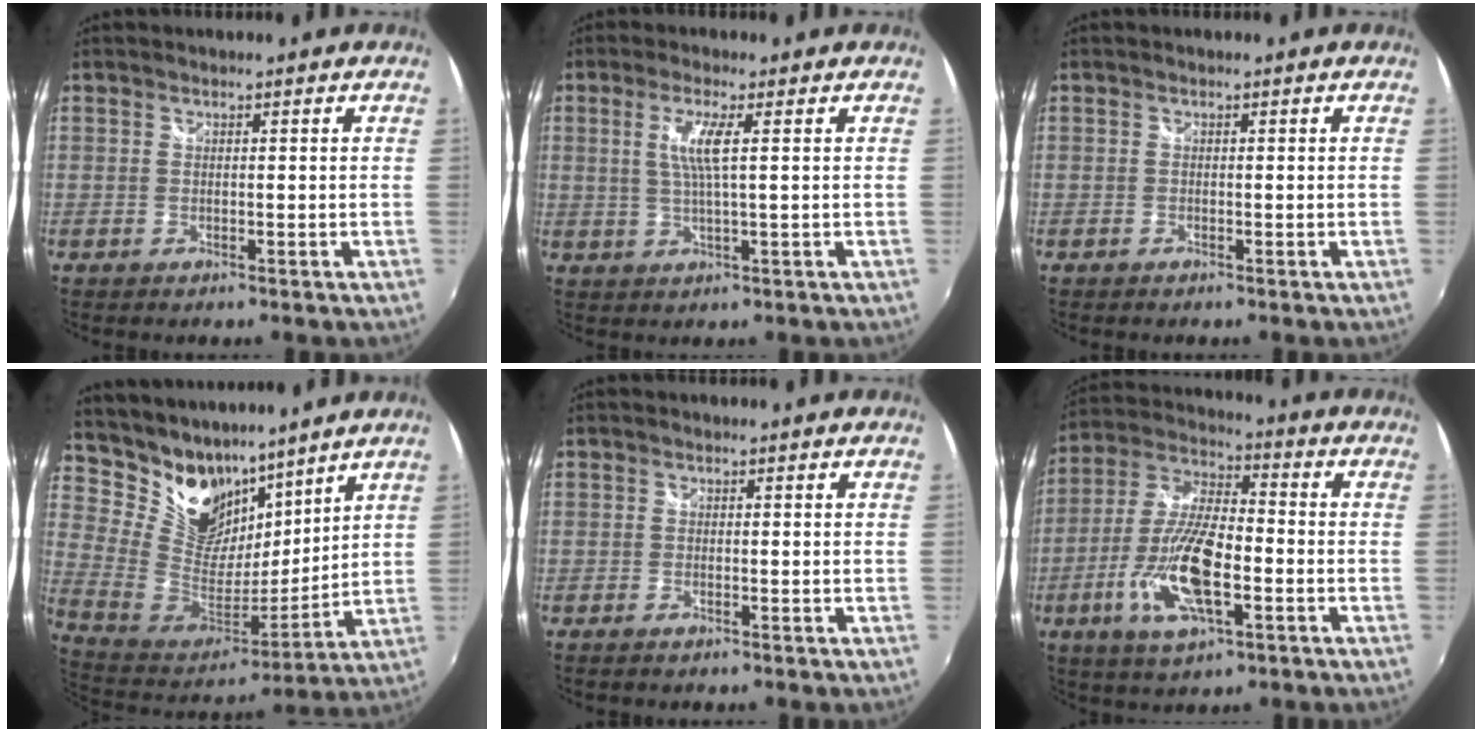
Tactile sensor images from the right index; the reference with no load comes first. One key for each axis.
{"total": 5.0, "fx": 1.1, "fy": 0.1, "fz": 4.9, "tx": -0.098, "ty": -0.004, "tz": 0.024}
{"total": 0.0}
{"total": 18.1, "fx": 13.6, "fy": 10.0, "fz": 6.7, "tx": -0.172, "ty": 0.004, "tz": 0.267}
{"total": 0.9, "fx": -0.7, "fy": 0.3, "fz": 0.4, "tx": -0.008, "ty": -0.004, "tz": -0.017}
{"total": 15.4, "fx": -5.0, "fy": 5.4, "fz": 13.5, "tx": -0.286, "ty": -0.009, "tz": -0.096}